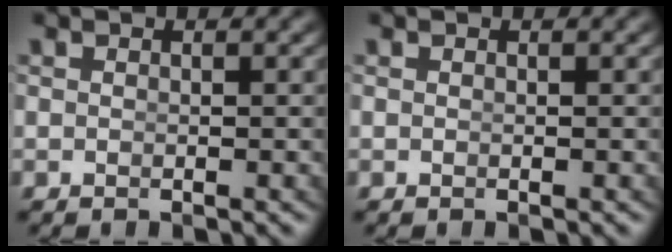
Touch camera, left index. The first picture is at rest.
{"total": 0.0}